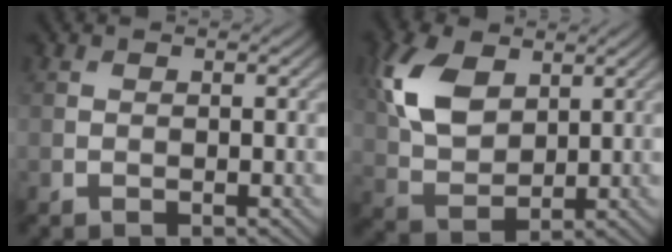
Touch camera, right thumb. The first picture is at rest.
{"total": 9.2, "force": [3.6, 5.7, 6.3], "torque": [-0.164, 0.010, 0.073]}